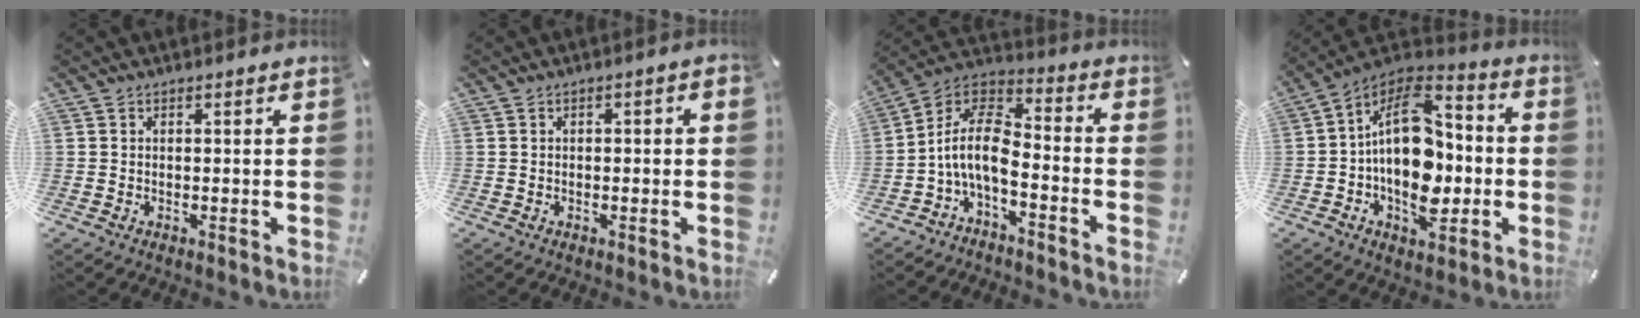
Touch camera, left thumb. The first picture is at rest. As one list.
[{"total": 1.4, "force": [-0.4, 0.6, 1.2], "torque": [-0.020, 0.003, -0.007]}, {"total": 10.5, "force": [-4.1, 5.1, 8.1], "torque": [-0.184, -0.003, -0.083]}, {"total": 19.4, "force": [-1.5, 12.9, 14.4], "torque": [-0.260, -0.007, -0.027]}]